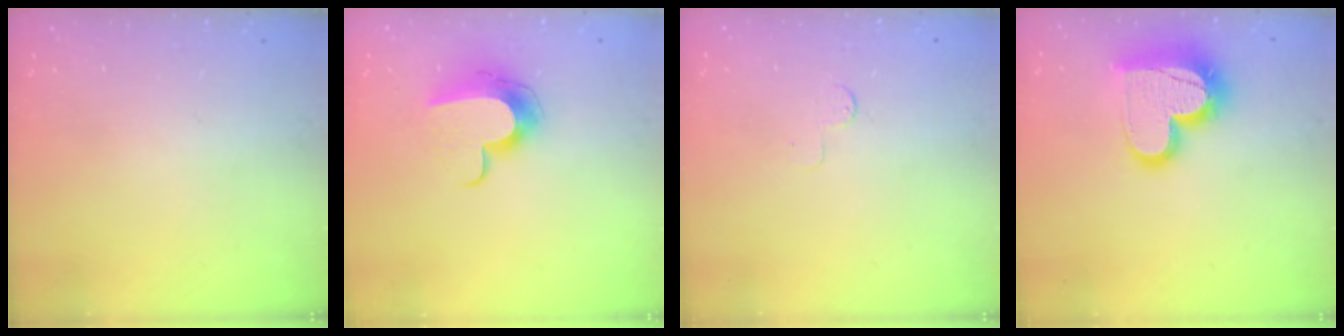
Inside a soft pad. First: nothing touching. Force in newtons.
{"total": 11.5, "press": 11.5, "slide": 0.7}
{"total": 2.6, "press": 2.6, "slide": 0.3}
{"total": 18.9, "press": 18.9, "slide": 1.4}